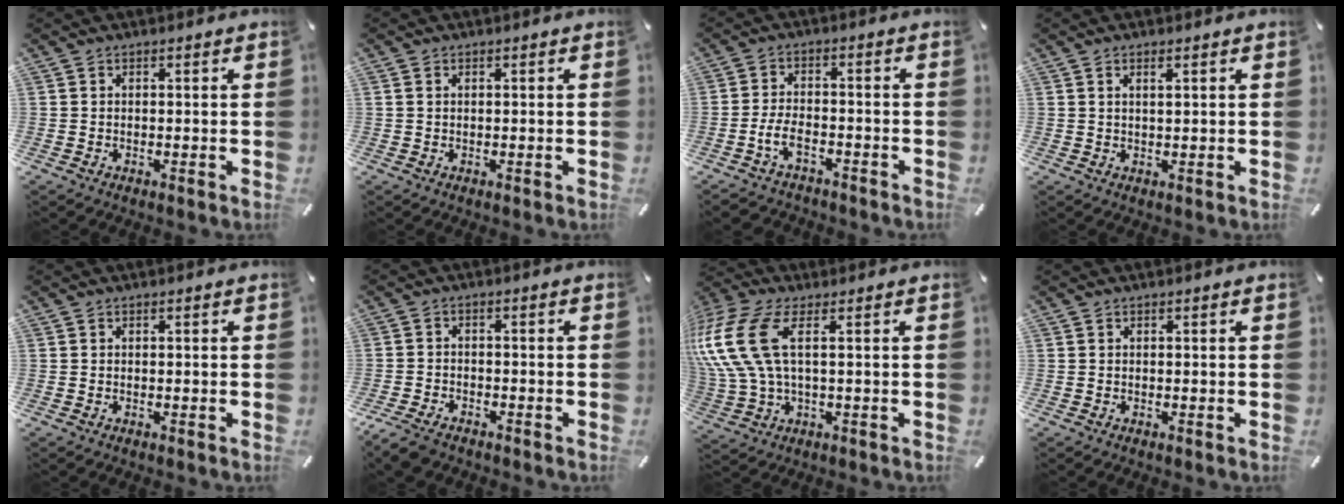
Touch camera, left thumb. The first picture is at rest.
{"total": 0.7, "force": [0.2, 0.5, 0.4], "torque": [-0.008, 0.002, 0.003]}
{"total": 5.8, "force": [-3.1, 3.1, 3.7], "torque": [-0.085, 0.013, -0.062]}
{"total": 1.4, "force": [0.7, 0.3, 1.2], "torque": [-0.024, 0.000, 0.012]}
{"total": 0.0}
{"total": 4.0, "force": [-3.2, 1.9, 1.6], "torque": [-0.045, 0.012, -0.066]}
{"total": 15.8, "force": [3.6, 8.0, 13.2], "torque": [-0.297, -0.007, 0.063]}
{"total": 0.0}